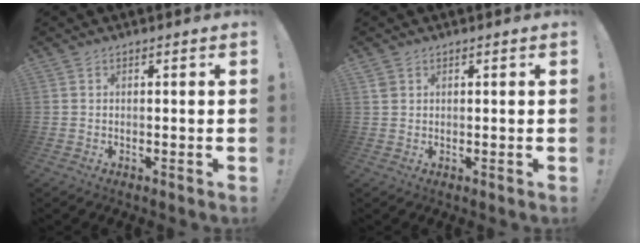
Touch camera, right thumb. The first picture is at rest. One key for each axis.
{"total": 1.8, "fx": 1.0, "fy": 1.3, "fz": 0.7, "tx": -0.012, "ty": 0.003, "tz": 0.020}